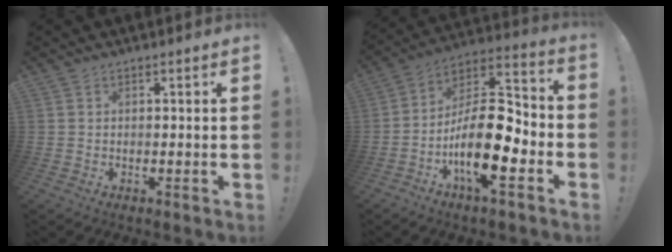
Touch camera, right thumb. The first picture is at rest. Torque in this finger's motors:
{"motor_torque": [0.35, 0.71, 1.42, -1.35, 0.51]}